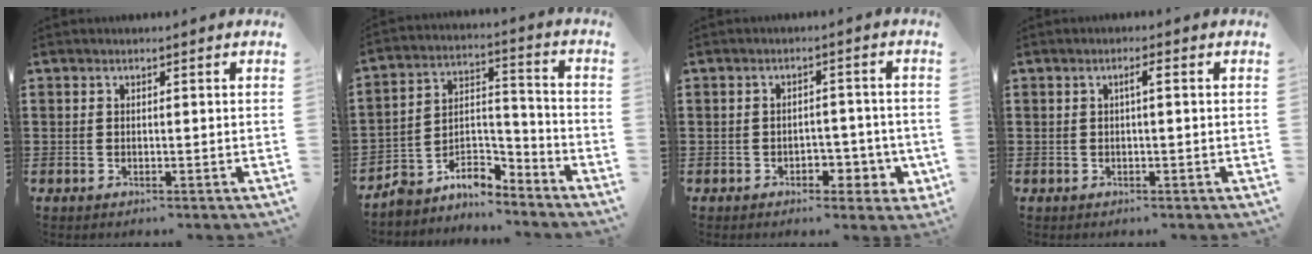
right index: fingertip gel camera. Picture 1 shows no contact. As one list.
[{"total": 5.9, "force": [-5.2, 2.4, 1.4], "torque": [-0.038, 0.001, -0.107]}, {"total": 3.5, "force": [-1.6, 2.6, 1.7], "torque": [-0.027, 0.003, -0.034]}, {"total": 1.5, "force": [0.1, 0.1, 1.5], "torque": [-0.029, 0.004, 0.000]}]